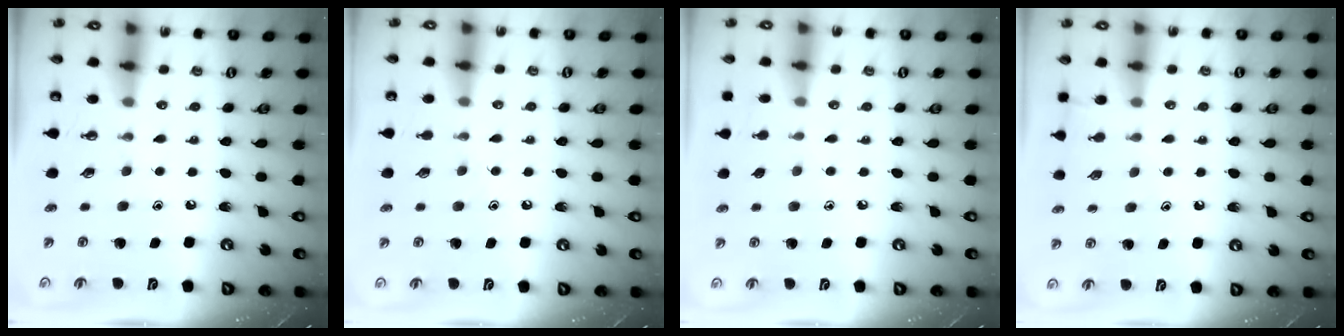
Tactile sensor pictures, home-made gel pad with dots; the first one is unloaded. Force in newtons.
{"total": 6.1, "press": 6.0, "slide": 0.7}
{"total": 3.7, "press": 3.6, "slide": 0.4}
{"total": 5.9, "press": 5.9, "slide": 0.6}